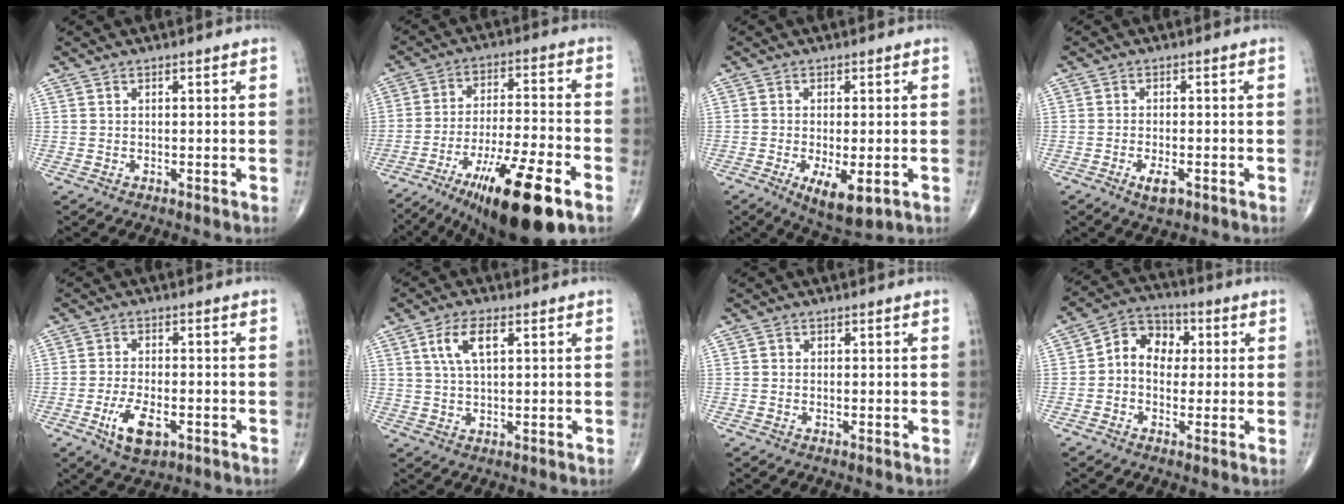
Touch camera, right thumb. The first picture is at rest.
{"total": 19.9, "force": [-11.1, 4.2, 15.9], "torque": [-0.258, 0.032, -0.182]}
{"total": 7.8, "force": [-2.6, 2.9, 6.7], "torque": [-0.108, -0.016, -0.036]}
{"total": 3.6, "force": [-1.8, 1.4, 2.8], "torque": [-0.048, 0.000, -0.029]}
{"total": 7.3, "force": [-3.0, 3.4, 5.8], "torque": [-0.105, 0.004, -0.049]}
{"total": 6.4, "force": [2.3, 2.7, 5.3], "torque": [-0.107, 0.001, 0.047]}
{"total": 0.7, "force": [0.0, 0.7, 0.2], "torque": [0.000, 0.002, -0.002]}
{"total": 8.7, "force": [0.7, 6.9, 5.3], "torque": [-0.055, 0.025, -0.001]}